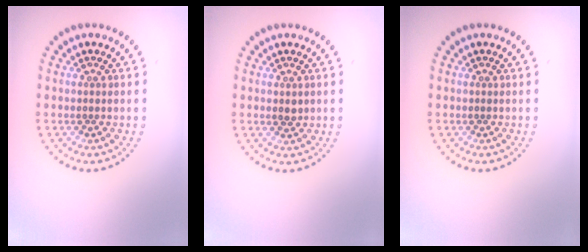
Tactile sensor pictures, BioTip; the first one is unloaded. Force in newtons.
{"total": 0.9, "press": 0.9, "slide": 0.1}
{"total": 0.0}